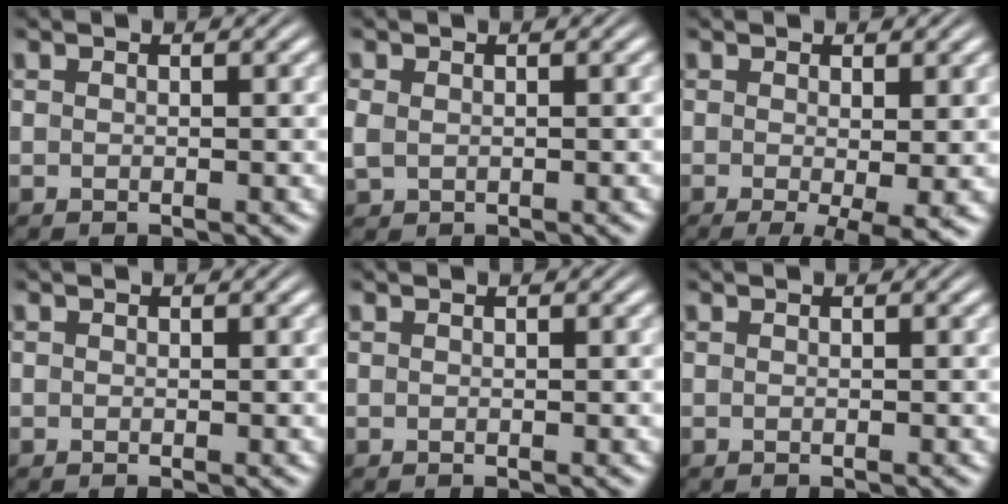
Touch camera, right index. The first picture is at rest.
{"total": 1.7, "force": [-0.2, 1.5, 0.8], "torque": [-0.035, -0.012, 0.007]}
{"total": 4.7, "force": [-2.7, 1.0, 3.7], "torque": [-0.048, -0.025, -0.029]}
{"total": 0.0}
{"total": 0.0}
{"total": 0.0}